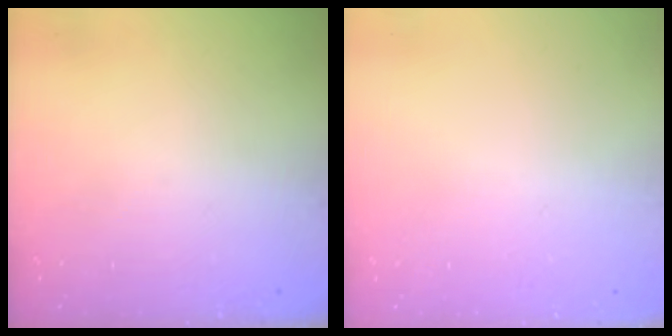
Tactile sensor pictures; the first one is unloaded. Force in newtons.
{"total": 2.6, "press": 2.6, "slide": 0.2}